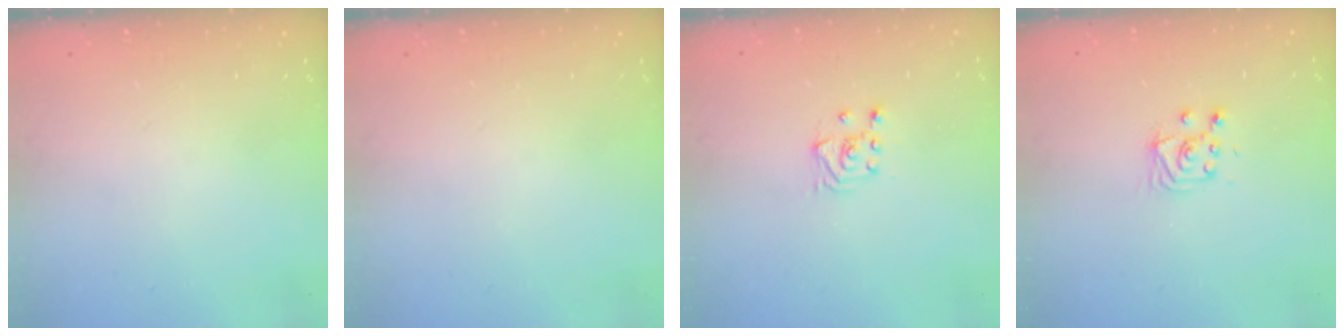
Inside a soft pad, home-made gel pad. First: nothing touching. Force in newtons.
{"total": 0.0}
{"total": 3.9, "press": 3.8, "slide": 0.7}
{"total": 4.9, "press": 4.8, "slide": 0.5}